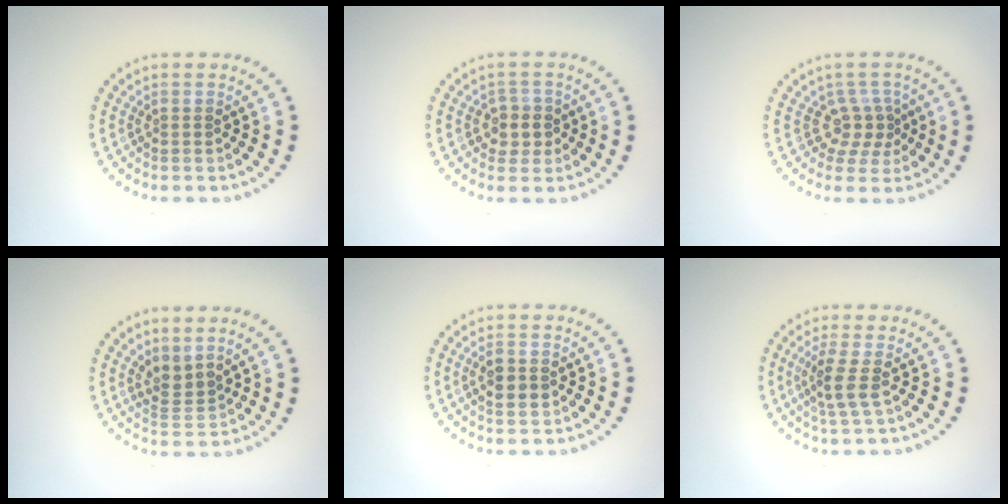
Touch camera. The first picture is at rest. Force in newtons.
{"total": 2.1, "press": 1.9, "slide": 0.9}
{"total": 2.5, "press": 1.8, "slide": 1.8}
{"total": 2.2, "press": 1.5, "slide": 1.6}
{"total": 2.1, "press": 2.1, "slide": 0.2}
{"total": 2.5, "press": 2.0, "slide": 1.5}